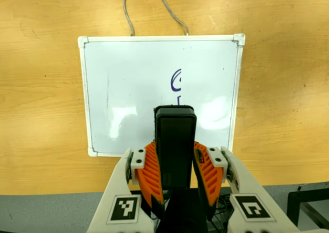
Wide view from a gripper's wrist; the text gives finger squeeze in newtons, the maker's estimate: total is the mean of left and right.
{"total": 7.6, "left": 6.0, "right": 9.1}